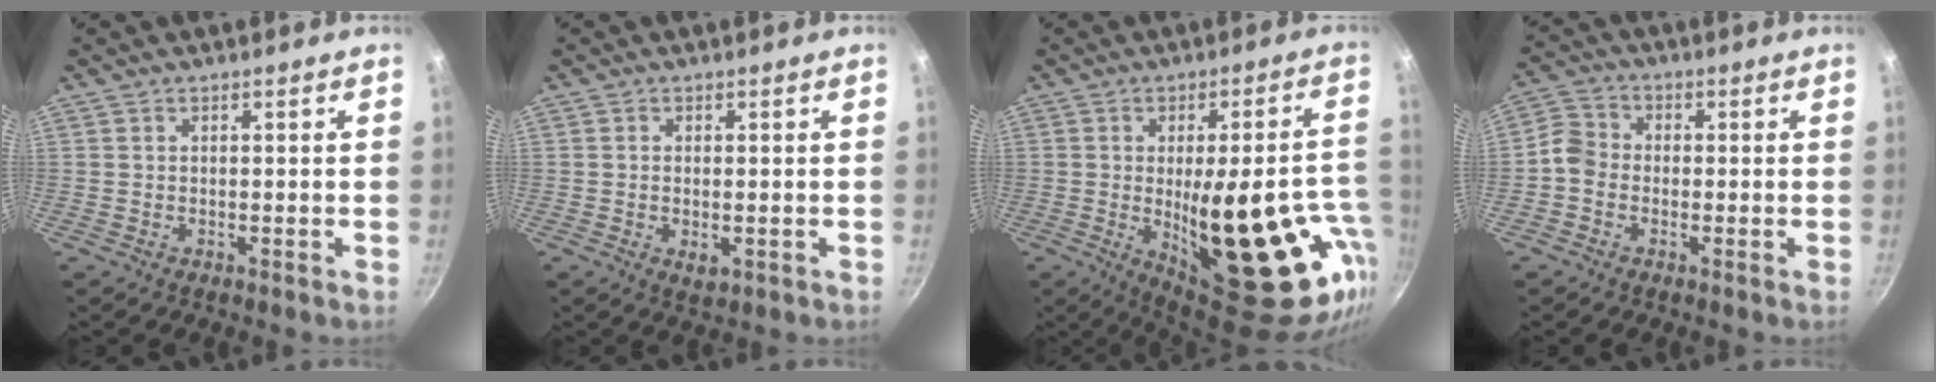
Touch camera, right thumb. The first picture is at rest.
{"total": 2.6, "force": [-0.5, 1.4, 2.2], "torque": [-0.036, -0.008, -0.005]}
{"total": 29.0, "force": [-6.3, 11.4, 26.0], "torque": [-0.304, -0.004, -0.058]}
{"total": 4.8, "force": [-1.3, 4.0, 2.2], "torque": [-0.029, 0.020, -0.043]}